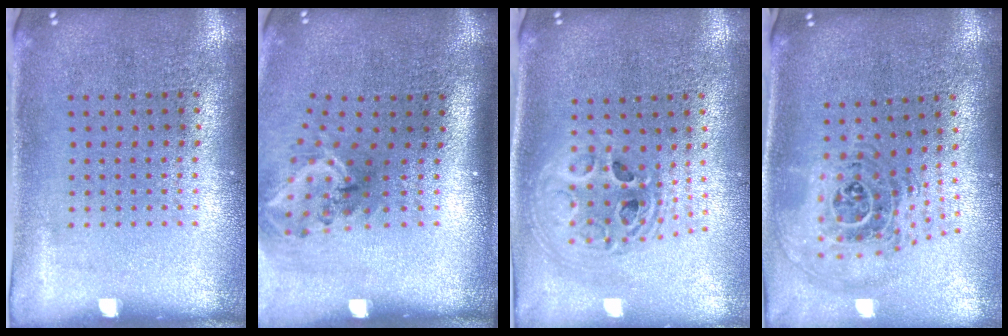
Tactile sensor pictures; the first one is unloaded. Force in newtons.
{"total": 2.1, "press": 1.3, "slide": 1.6}
{"total": 2.1, "press": 1.7, "slide": 1.3}
{"total": 1.6, "press": 1.4, "slide": 0.8}